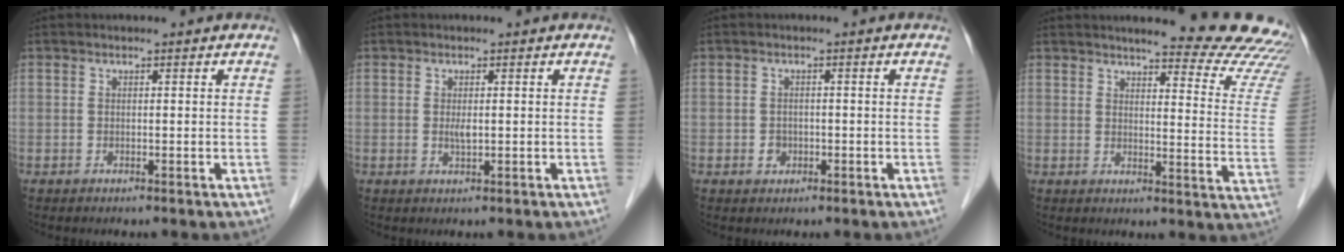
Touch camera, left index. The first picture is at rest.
{"total": 1.5, "force": [0.0, 0.4, 1.4], "torque": [-0.028, -0.001, 0.001]}
{"total": 1.7, "force": [-0.6, 1.5, 0.6], "torque": [-0.010, 0.005, -0.006]}
{"total": 18.2, "force": [17.5, 0.8, 5.0], "torque": [-0.048, -0.109, 0.178]}